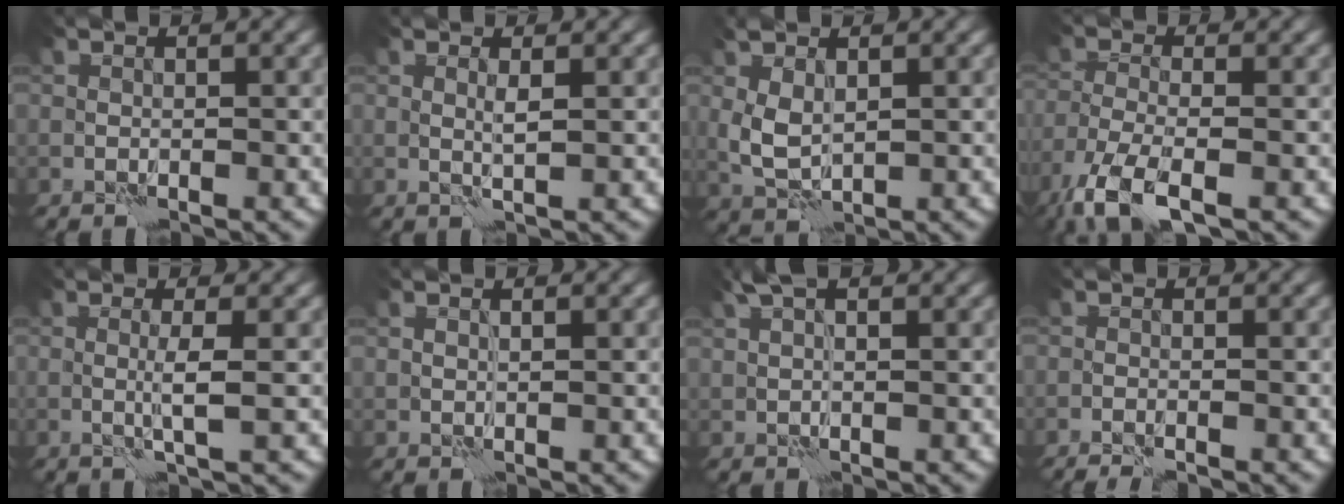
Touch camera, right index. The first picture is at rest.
{"total": 1.0, "force": [0.7, -0.3, 0.6], "torque": [-0.012, -0.002, 0.011]}
{"total": 3.0, "force": [1.0, 1.6, 2.3], "torque": [-0.057, 0.001, 0.026]}
{"total": 6.5, "force": [-4.3, 1.8, 4.5], "torque": [-0.097, -0.017, -0.091]}
{"total": 1.8, "force": [0.4, -0.2, 1.8], "torque": [-0.035, -0.006, 0.005]}
{"total": 0.6, "force": [0.5, 0.0, 0.2], "torque": [-0.002, -0.002, 0.010]}
{"total": 2.2, "force": [1.5, 0.3, 1.5], "torque": [-0.029, 0.004, 0.026]}
{"total": 1.8, "force": [-1.4, 0.1, 1.1], "torque": [-0.026, -0.004, -0.024]}